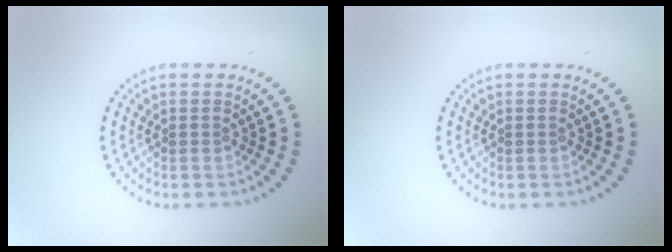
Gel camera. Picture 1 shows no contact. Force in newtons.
{"total": 0.0}